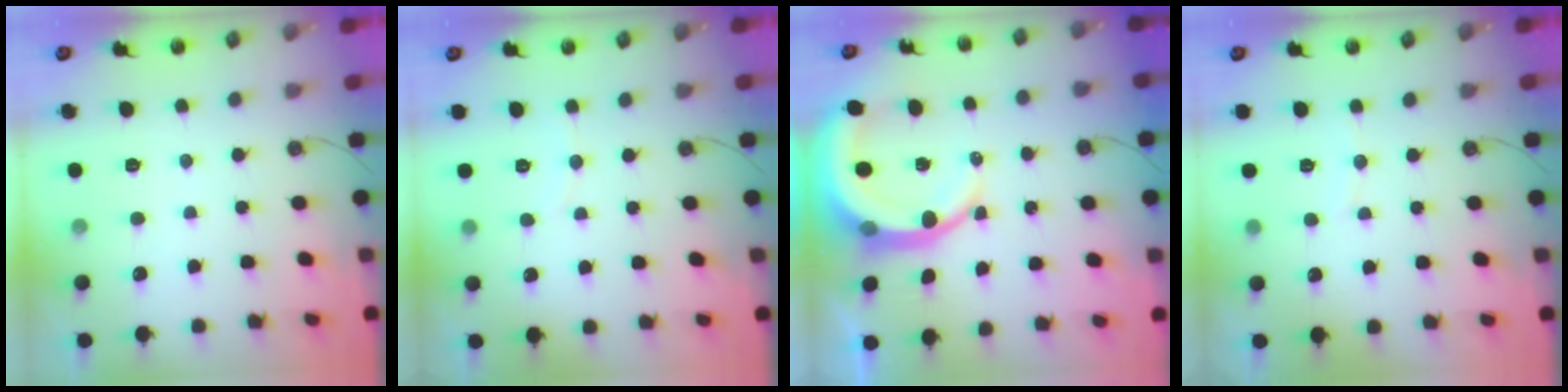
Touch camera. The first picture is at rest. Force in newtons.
{"total": 2.6, "press": 2.6, "slide": 0.3}
{"total": 10.8, "press": 10.7, "slide": 1.2}
{"total": 3.7, "press": 3.7, "slide": 0.4}